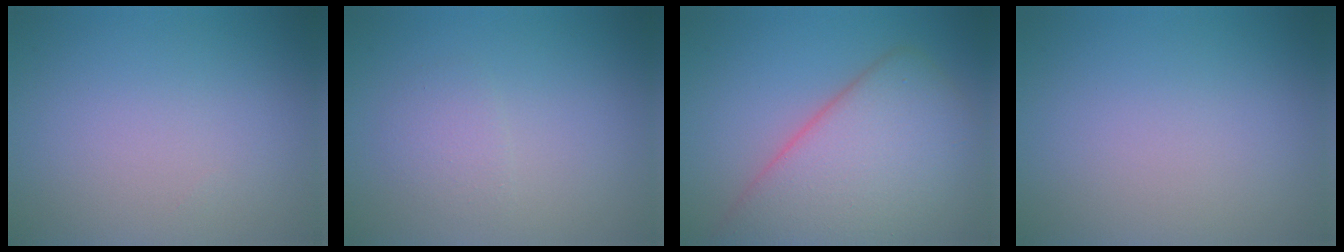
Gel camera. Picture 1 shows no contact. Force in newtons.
{"total": 1.6, "press": 1.6, "slide": 0.1}
{"total": 9.2, "press": 9.2, "slide": 0.4}
{"total": 0.0}